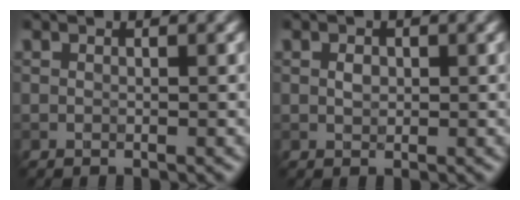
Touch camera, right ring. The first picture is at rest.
{"total": 1.0, "force": [0.1, 0.7, 0.6], "torque": [-0.012, 0.000, 0.003]}